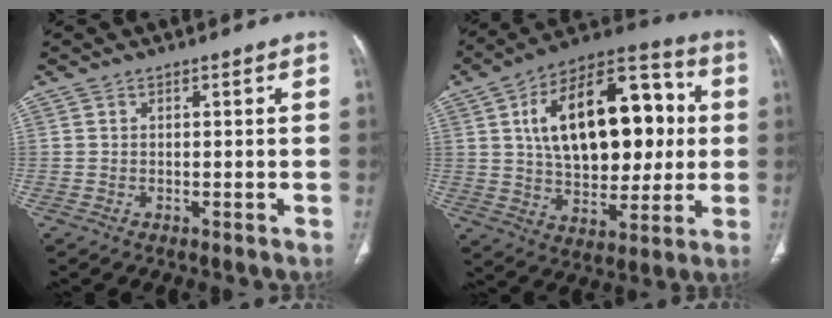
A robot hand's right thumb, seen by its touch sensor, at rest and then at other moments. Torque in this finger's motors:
{"motor_torque": [-1.11, 3.04, 1.49, 0.78, 0.40]}